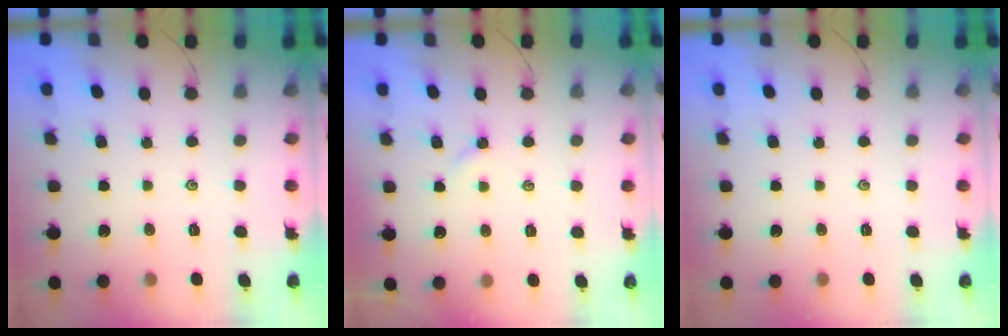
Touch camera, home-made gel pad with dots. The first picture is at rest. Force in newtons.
{"total": 2.2, "press": 2.2, "slide": 0.4}
{"total": 0.0}